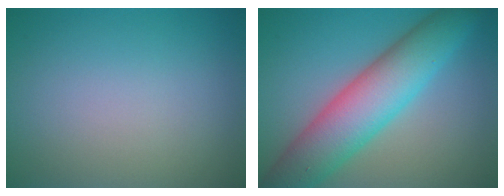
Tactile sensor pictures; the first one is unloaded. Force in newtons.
{"total": 8.8, "press": 8.8, "slide": 0.4}